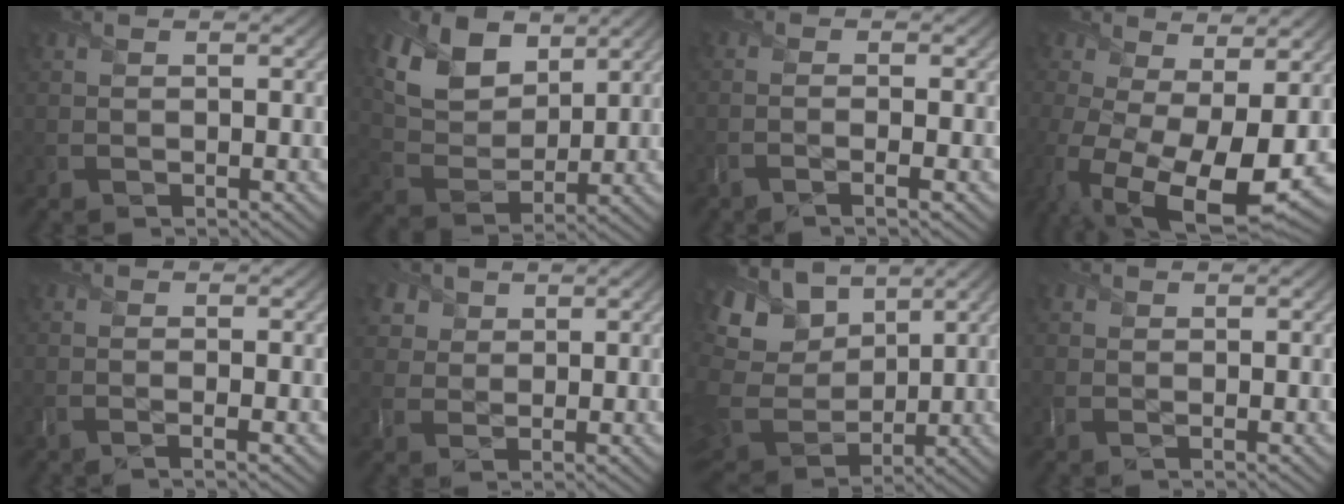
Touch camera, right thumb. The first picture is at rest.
{"total": 9.2, "force": [5.0, 5.5, 5.3], "torque": [-0.135, -0.001, 0.089]}
{"total": 2.1, "force": [-1.0, 0.2, 1.8], "torque": [-0.029, 0.005, -0.032]}
{"total": 15.0, "force": [-3.1, 7.5, 12.7], "torque": [-0.257, -0.056, -0.023]}
{"total": 1.6, "force": [-0.7, 0.1, 1.5], "torque": [-0.026, 0.003, -0.021]}
{"total": 4.3, "force": [2.6, 3.1, 1.5], "torque": [-0.055, -0.006, 0.059]}
{"total": 13.5, "force": [6.6, 8.7, 8.0], "torque": [-0.235, 0.037, 0.130]}
{"total": 0.8, "force": [0.2, 0.7, 0.1], "torque": [-0.001, -0.003, 0.002]}